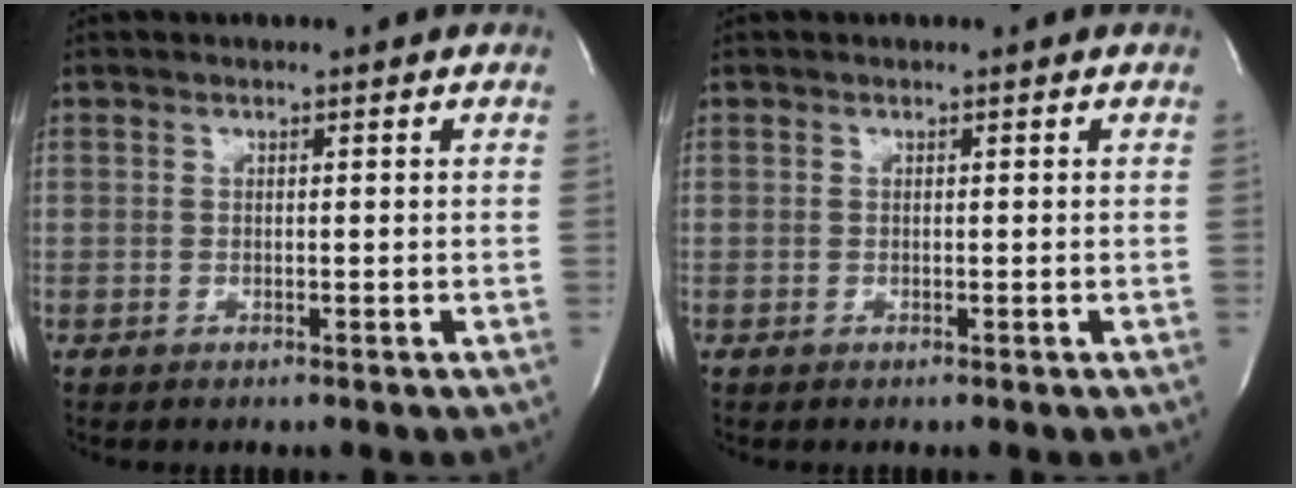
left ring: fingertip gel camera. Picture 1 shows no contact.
{"total": 0.0}